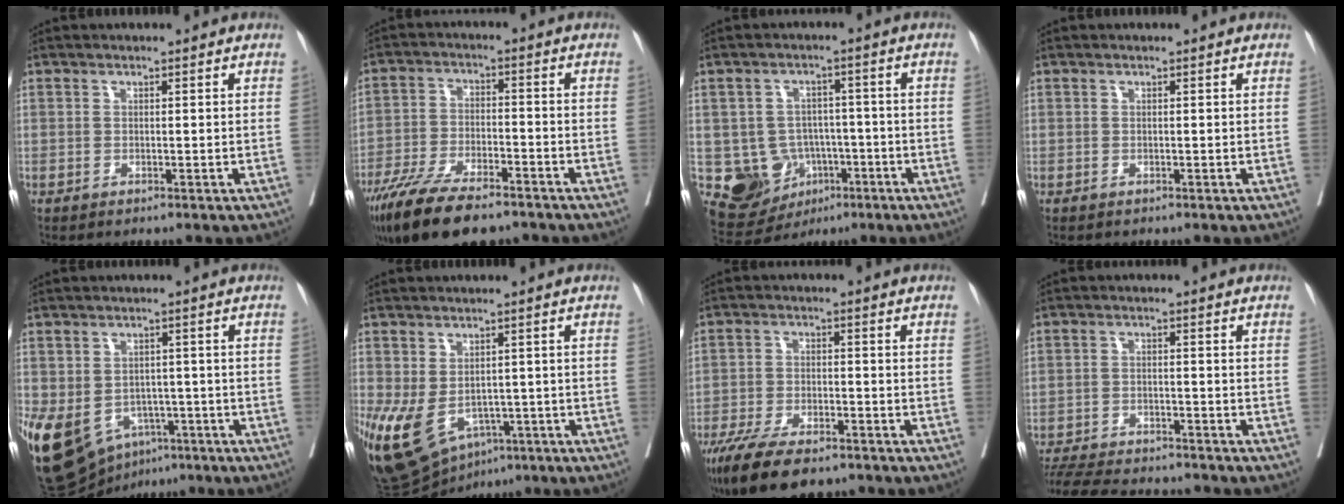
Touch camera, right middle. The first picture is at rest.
{"total": 14.2, "force": [-10.8, 4.0, 8.3], "torque": [-0.156, -0.031, -0.185]}
{"total": 9.0, "force": [-2.8, 8.0, 3.0], "torque": [-0.052, 0.019, -0.030]}
{"total": 0.0}
{"total": 14.4, "force": [-6.7, 10.2, 7.7], "torque": [-0.175, 0.003, -0.092]}
{"total": 14.3, "force": [-6.2, 9.3, 8.9], "torque": [-0.193, -0.014, -0.083]}
{"total": 11.6, "force": [-8.7, 3.6, 6.8], "torque": [-0.120, -0.022, -0.143]}
{"total": 12.8, "force": [-11.8, 2.1, 4.6], "torque": [-0.090, -0.010, -0.174]}